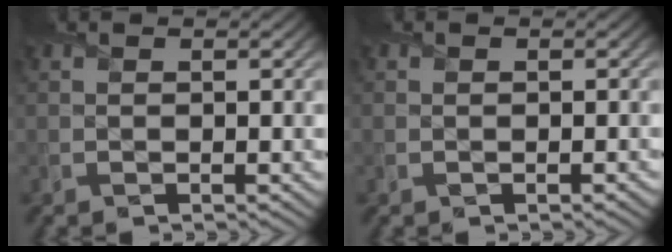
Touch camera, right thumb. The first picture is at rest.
{"total": 0.6, "force": [-0.3, 0.4, 0.3], "torque": [-0.004, -0.007, -0.004]}